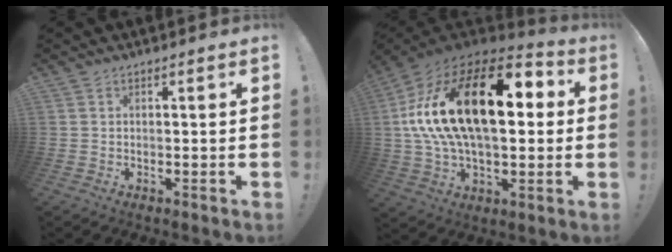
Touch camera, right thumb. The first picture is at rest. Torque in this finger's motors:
{"motor_torque": [1.79, 3.22, 2.77, 0.00, 0.53]}